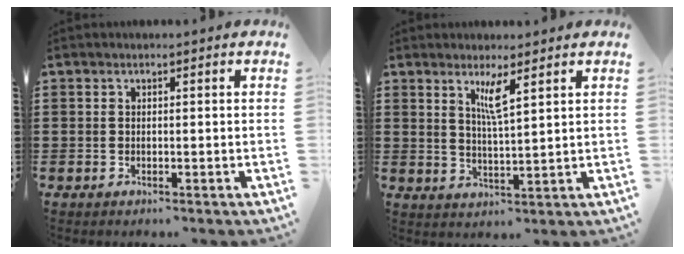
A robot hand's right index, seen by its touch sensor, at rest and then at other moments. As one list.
[{"total": 4.0, "force": [2.3, 0.2, 3.2], "torque": [-0.062, -0.003, 0.037]}]